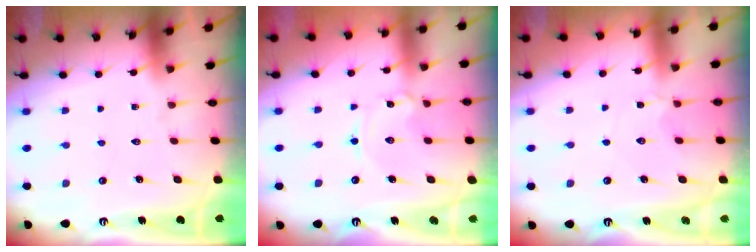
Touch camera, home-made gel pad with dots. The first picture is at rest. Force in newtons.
{"total": 1.7, "press": 1.7, "slide": 0.1}
{"total": 2.6, "press": 2.5, "slide": 0.4}